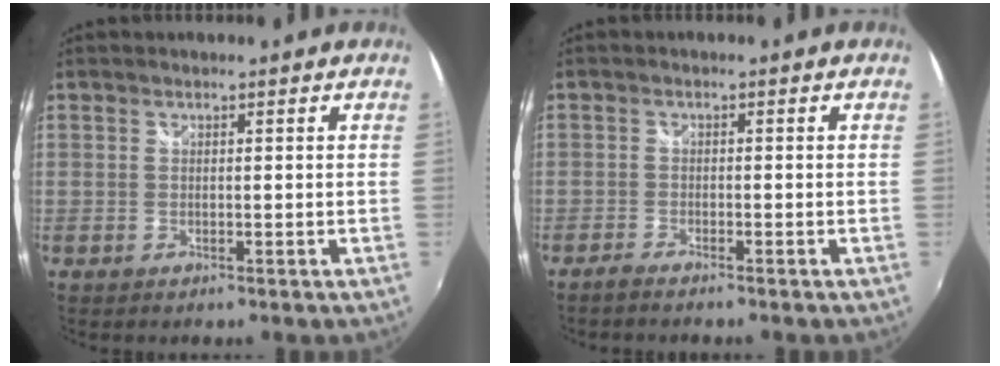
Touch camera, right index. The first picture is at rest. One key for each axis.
{"total": 2.2, "fx": -2.0, "fy": 0.2, "fz": 0.8, "tx": -0.030, "ty": -0.007, "tz": -0.041}